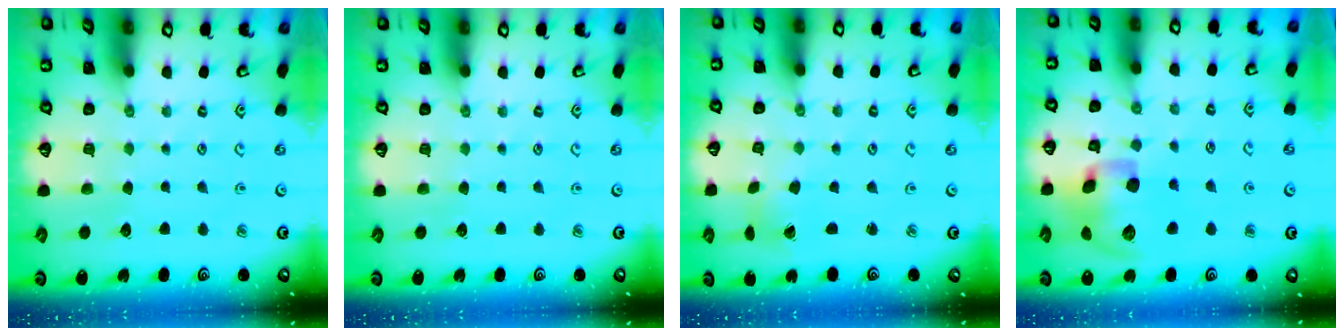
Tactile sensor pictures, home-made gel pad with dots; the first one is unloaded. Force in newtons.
{"total": 0.0}
{"total": 2.4, "press": 2.4, "slide": 0.3}
{"total": 16.0, "press": 15.8, "slide": 2.3}